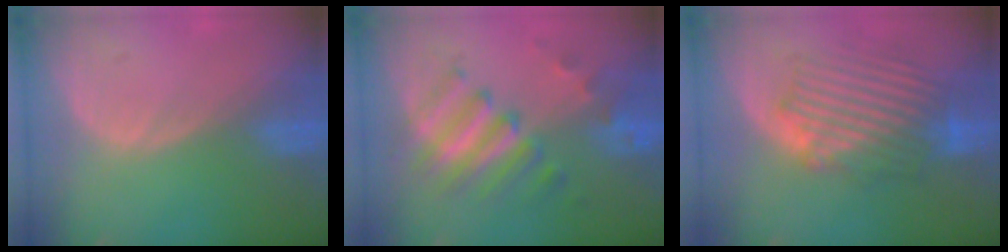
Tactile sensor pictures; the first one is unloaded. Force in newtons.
{"total": 7.5, "press": 7.5, "slide": 0.9}
{"total": 8.8, "press": 8.5, "slide": 2.3}